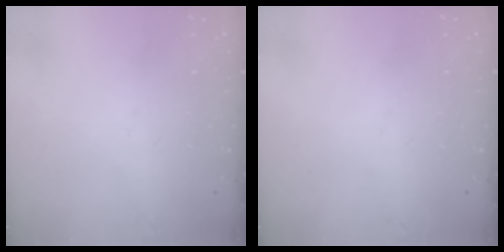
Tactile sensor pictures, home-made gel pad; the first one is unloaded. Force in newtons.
{"total": 0.0}